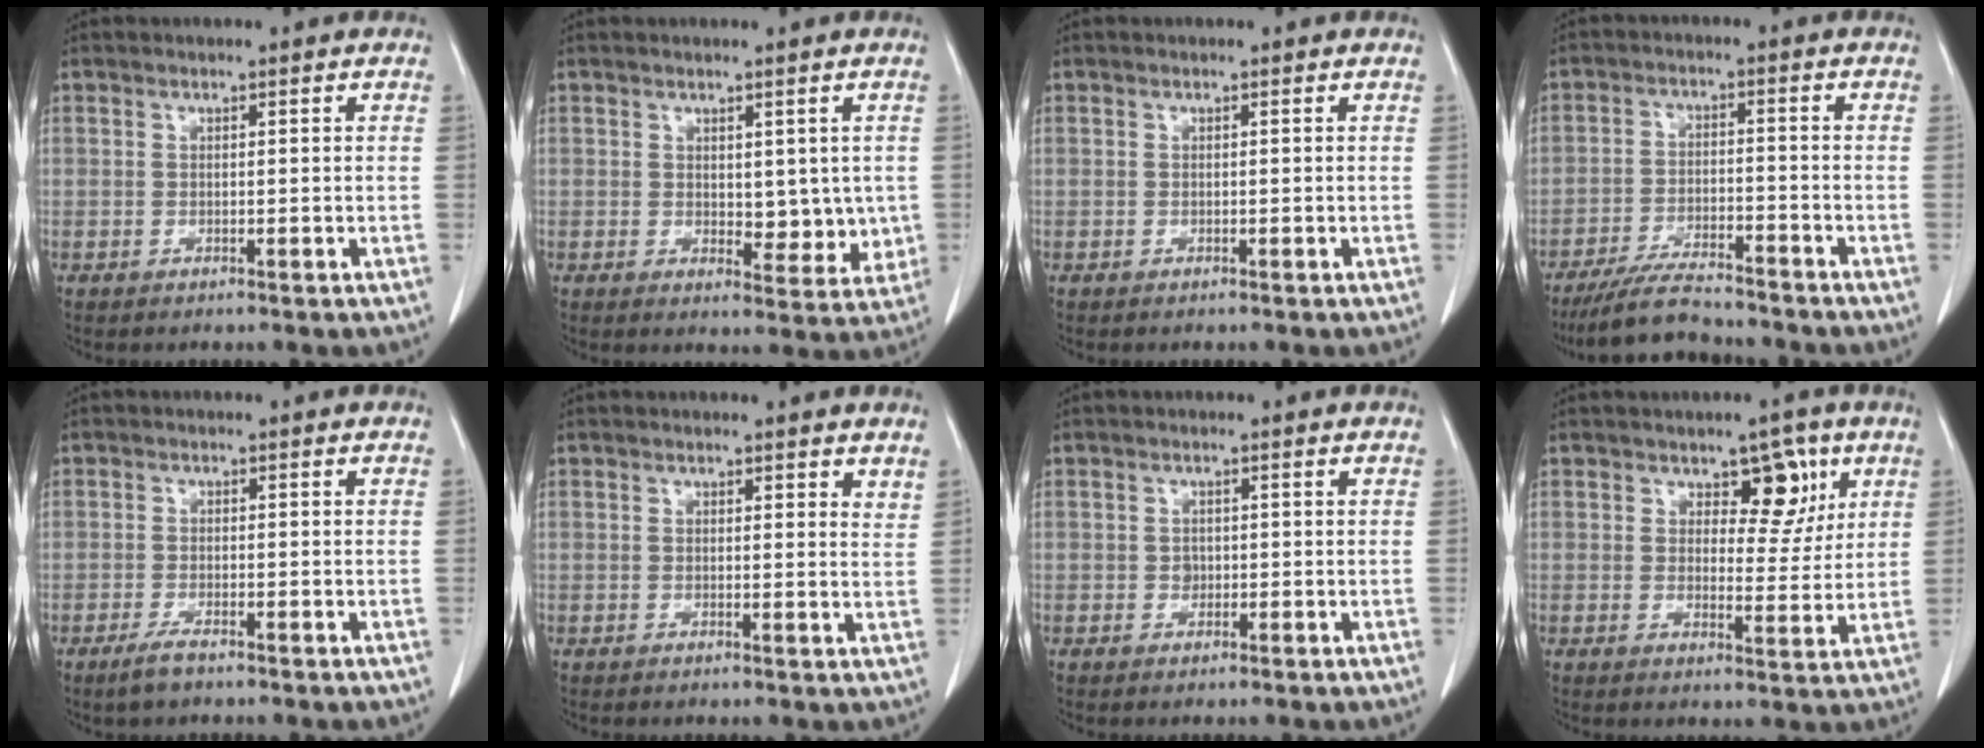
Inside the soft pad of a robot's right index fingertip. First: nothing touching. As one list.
[{"total": 5.7, "force": [0.4, 3.3, 4.7], "torque": [-0.040, -0.009, 0.016]}, {"total": 0.0}, {"total": 8.7, "force": [-7.9, 1.5, 3.3], "torque": [-0.058, -0.016, -0.138]}, {"total": 2.5, "force": [-1.9, 0.6, 1.5], "torque": [-0.036, -0.004, -0.033]}, {"total": 2.7, "force": [2.3, 0.8, 1.2], "torque": [-0.007, -0.007, 0.019]}, {"total": 1.1, "force": [-0.1, 1.0, 0.5], "torque": [-0.005, 0.004, 0.002]}, {"total": 6.1, "force": [3.2, 3.3, 4.0], "torque": [-0.041, 0.002, 0.046]}]